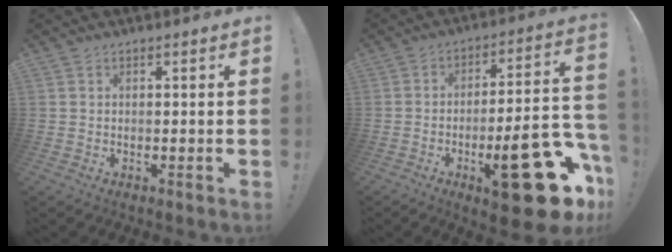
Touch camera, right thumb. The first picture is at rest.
{"total": 25.6, "force": [-11.1, 8.2, 21.5], "torque": [-0.276, 0.061, -0.160]}